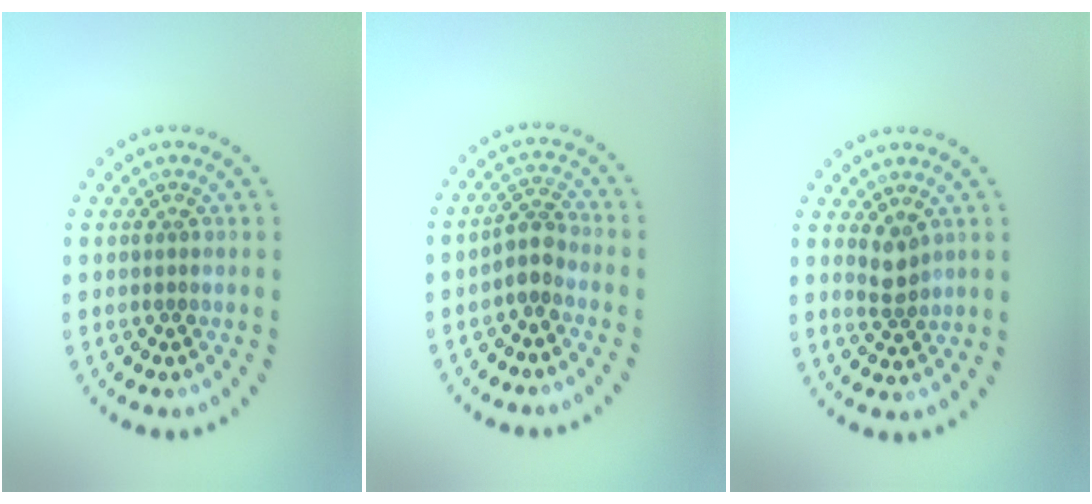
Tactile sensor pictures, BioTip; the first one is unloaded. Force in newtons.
{"total": 2.2, "press": 1.7, "slide": 1.3}
{"total": 1.8, "press": 1.6, "slide": 0.9}